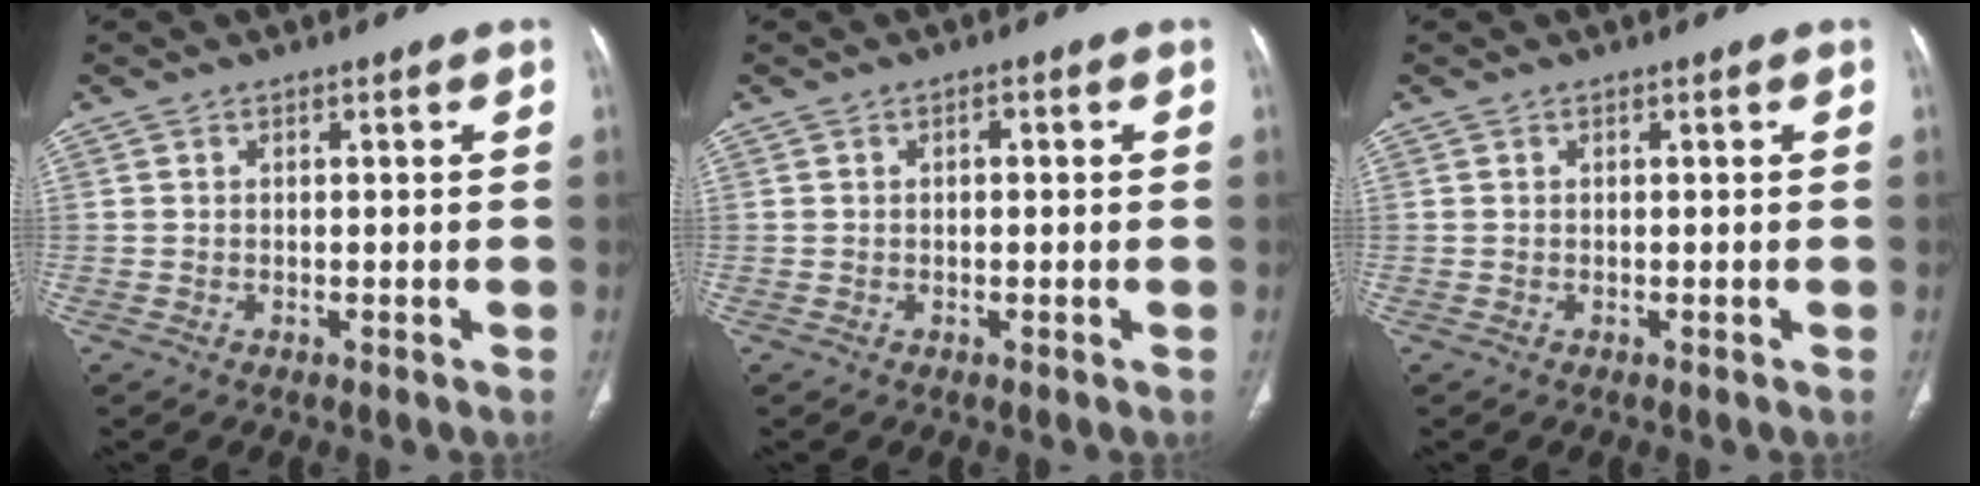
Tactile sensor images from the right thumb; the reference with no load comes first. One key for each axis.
{"total": 1.0, "fx": 0.1, "fy": 0.6, "fz": 0.8, "tx": -0.009, "ty": 0.002, "tz": 0.001}
{"total": 0.0}